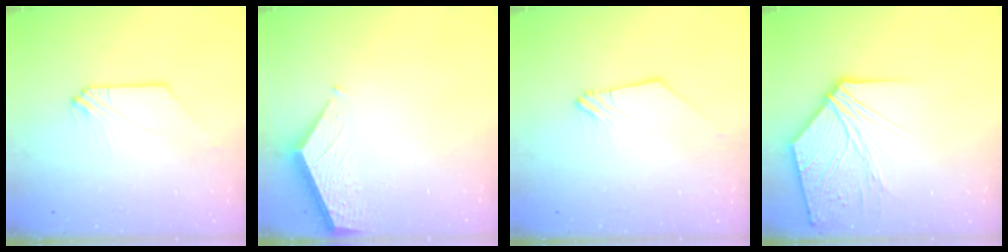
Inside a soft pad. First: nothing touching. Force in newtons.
{"total": 3.4, "press": 3.4, "slide": 0.4}
{"total": 0.6, "press": 0.6, "slide": 0.2}
{"total": 11.7, "press": 11.5, "slide": 2.1}